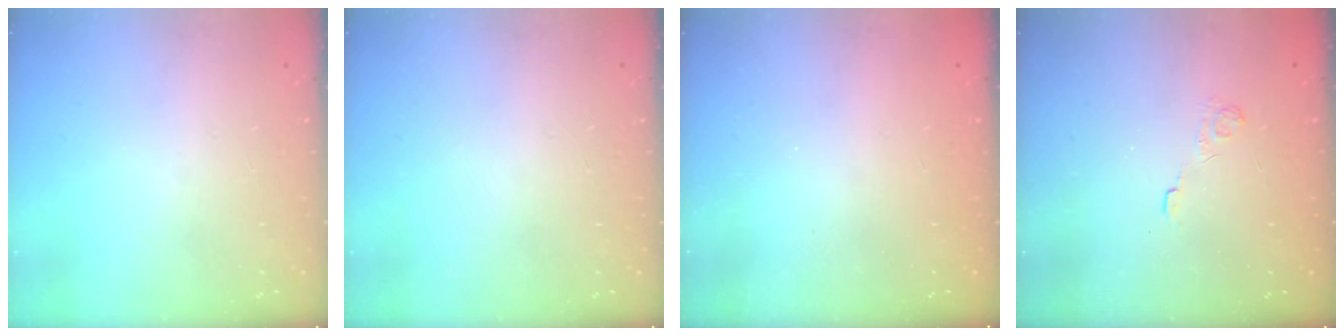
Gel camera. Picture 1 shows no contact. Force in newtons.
{"total": 0.0}
{"total": 2.3, "press": 2.2, "slide": 0.7}
{"total": 2.6, "press": 2.2, "slide": 1.4}